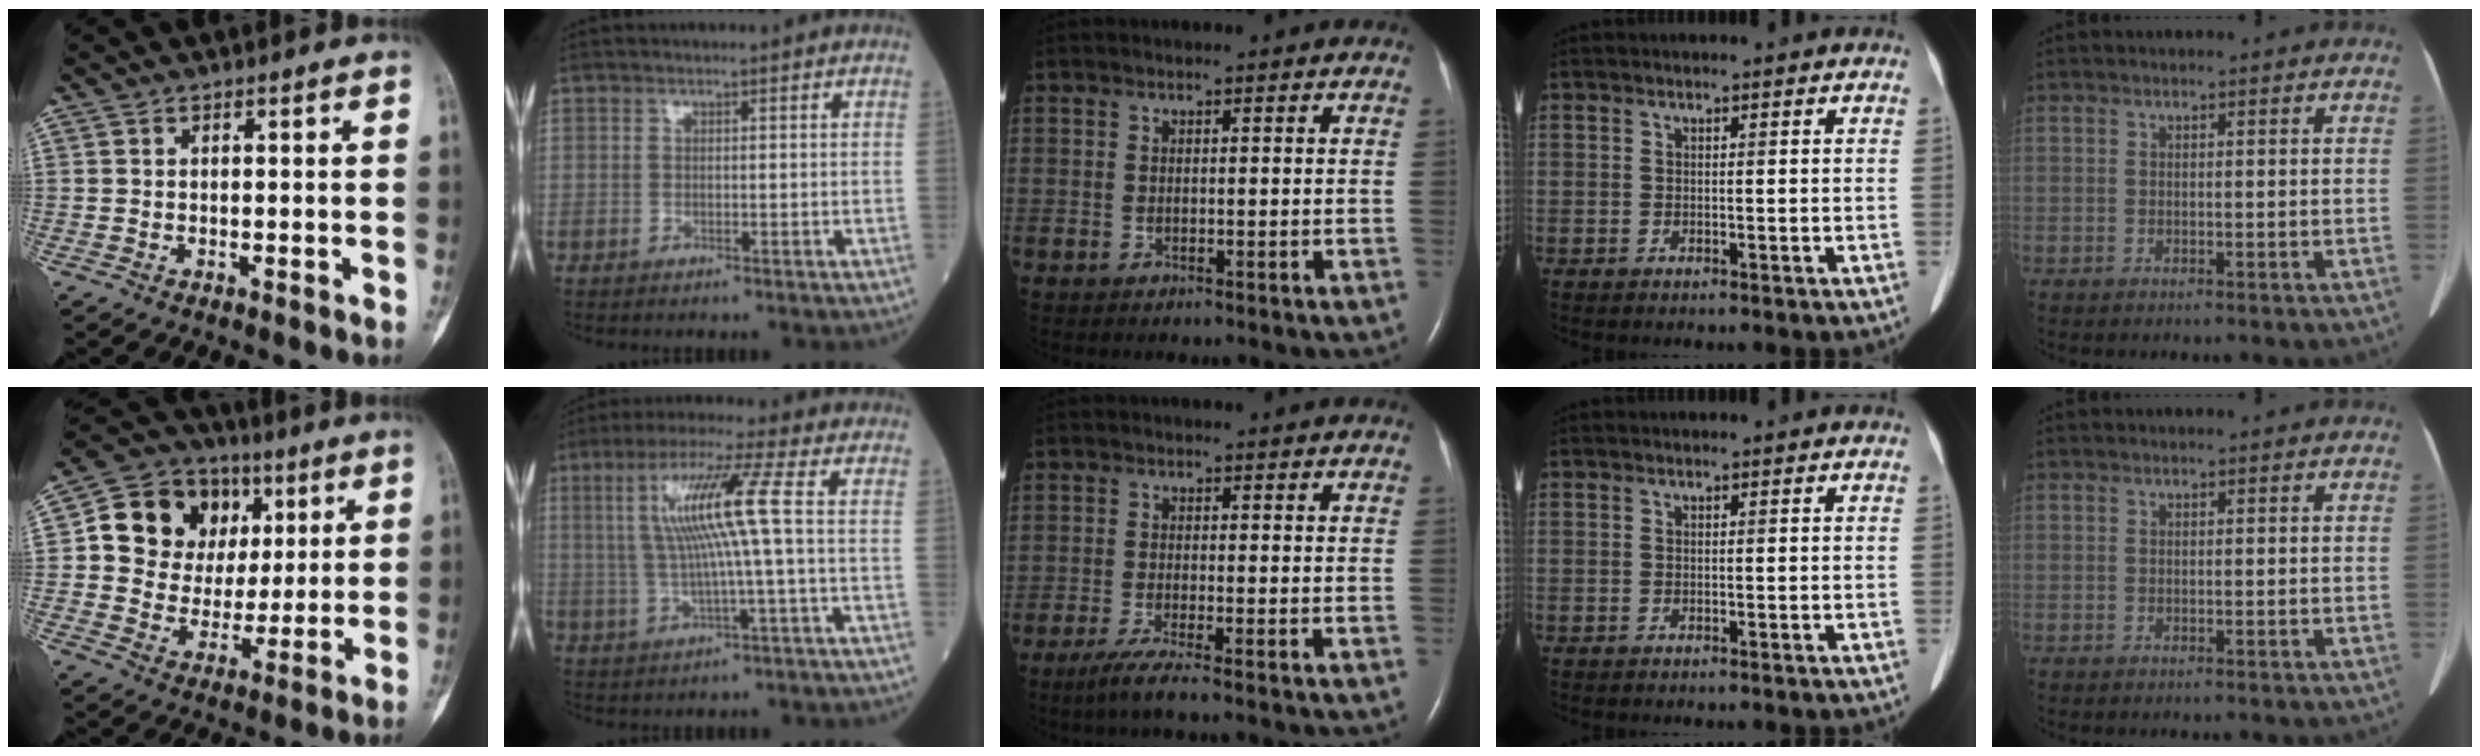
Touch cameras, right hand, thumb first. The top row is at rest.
{"thumb": {"total": 16.6, "force": [4.7, 14.0, 7.6], "torque": [-0.085, 0.014, 0.086]}, "index": {"total": 10.1, "force": [1.4, -1.0, 10.0], "torque": [-0.195, 0.013, 0.027]}, "middle": {"total": 3.7, "force": [-2.6, -0.4, 2.6], "torque": [-0.056, -0.012, -0.052]}}